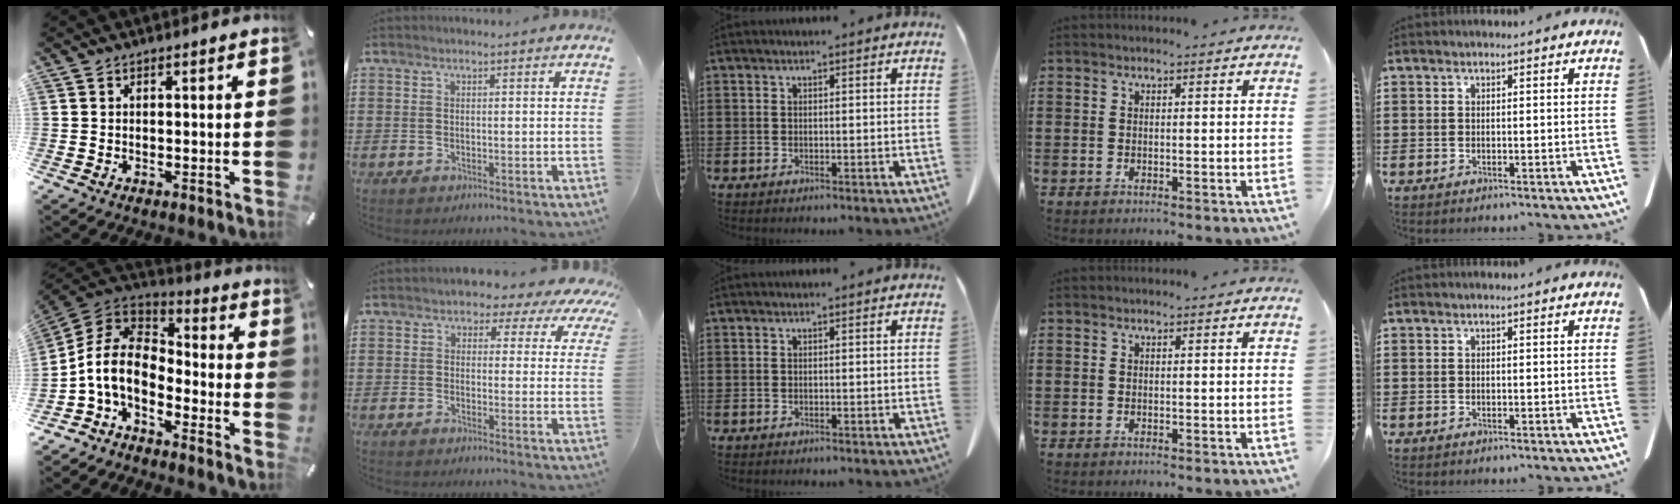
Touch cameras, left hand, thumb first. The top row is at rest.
{"thumb": {"total": 11.2, "force": [-5.2, 7.0, 7.0], "torque": [-0.165, 0.019, -0.105]}, "index": {"total": 3.4, "force": [2.6, 2.0, 1.0], "torque": [-0.024, -0.017, 0.037]}}